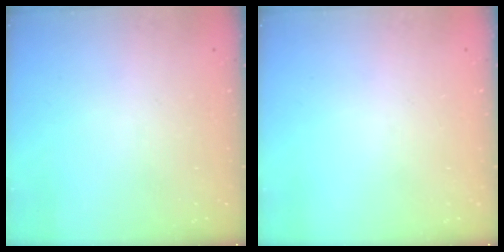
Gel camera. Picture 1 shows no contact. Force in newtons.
{"total": 0.0}